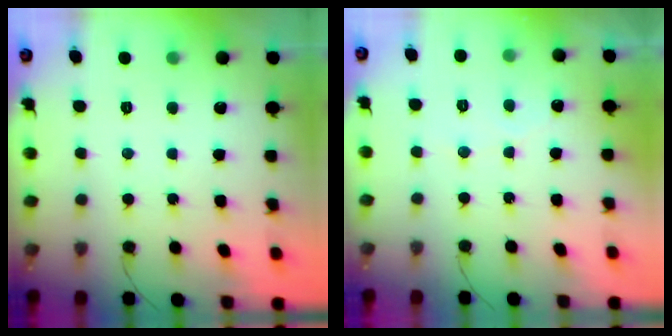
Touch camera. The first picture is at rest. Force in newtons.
{"total": 2.5, "press": 2.5, "slide": 0.1}